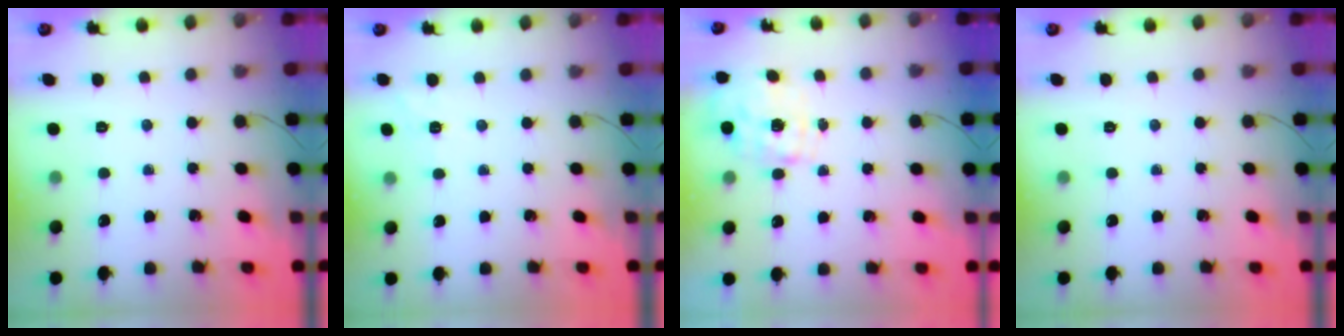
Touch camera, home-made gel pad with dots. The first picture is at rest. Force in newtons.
{"total": 2.3, "press": 1.5, "slide": 1.7}
{"total": 9.4, "press": 9.4, "slide": 1.1}
{"total": 0.0}